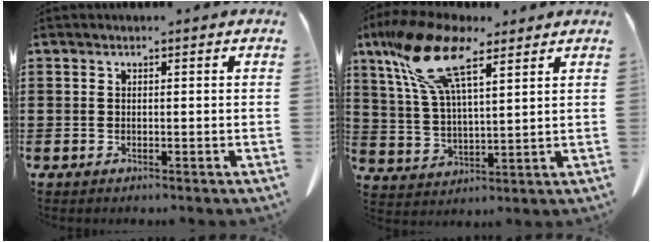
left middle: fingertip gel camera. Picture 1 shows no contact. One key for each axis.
{"total": 13.0, "fx": 8.2, "fy": 4.0, "fz": 9.3, "tx": -0.213, "ty": -0.012, "tz": 0.146}